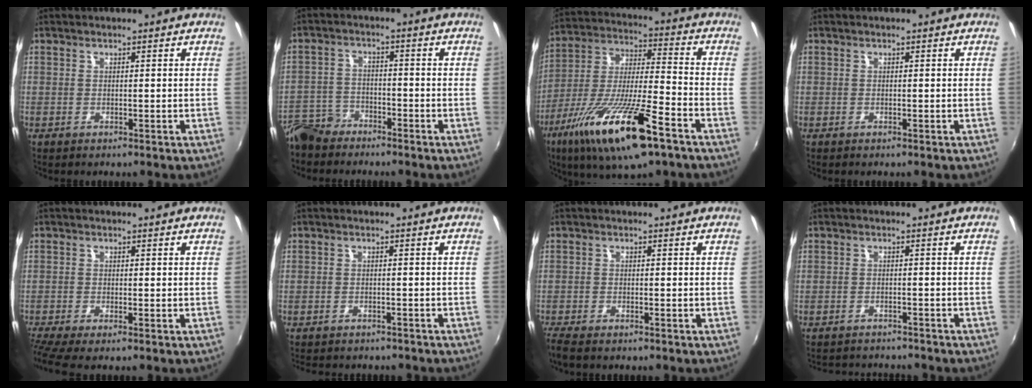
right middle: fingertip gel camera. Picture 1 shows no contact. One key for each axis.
{"total": 7.4, "fx": -6.1, "fy": 3.8, "fz": 1.7, "tx": -0.051, "ty": 0.005, "tz": -0.118}
{"total": 21.0, "fx": -11.5, "fy": 4.1, "fz": 17.0, "tx": -0.328, "ty": -0.051, "tz": -0.213}
{"total": 0.0}
{"total": 3.6, "fx": -2.7, "fy": -0.4, "fz": 2.4, "tx": -0.058, "ty": -0.022, "tz": -0.056}
{"total": 6.1, "fx": -5.4, "fy": 1.9, "fz": 2.1, "tx": -0.053, "ty": -0.017, "tz": -0.077}
{"total": 3.9, "fx": -3.3, "fy": 0.7, "fz": 1.9, "tx": -0.052, "ty": -0.018, "tz": -0.064}
{"total": 6.6, "fx": -6.2, "fy": 1.6, "fz": 1.5, "tx": -0.046, "ty": -0.010, "tz": -0.090}